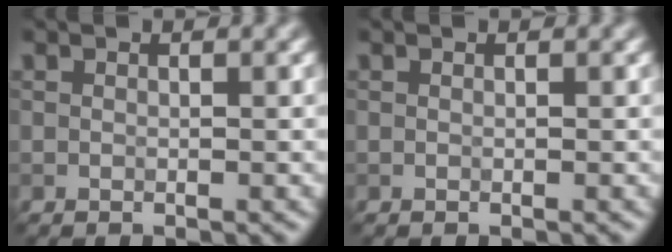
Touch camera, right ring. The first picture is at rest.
{"total": 0.0}